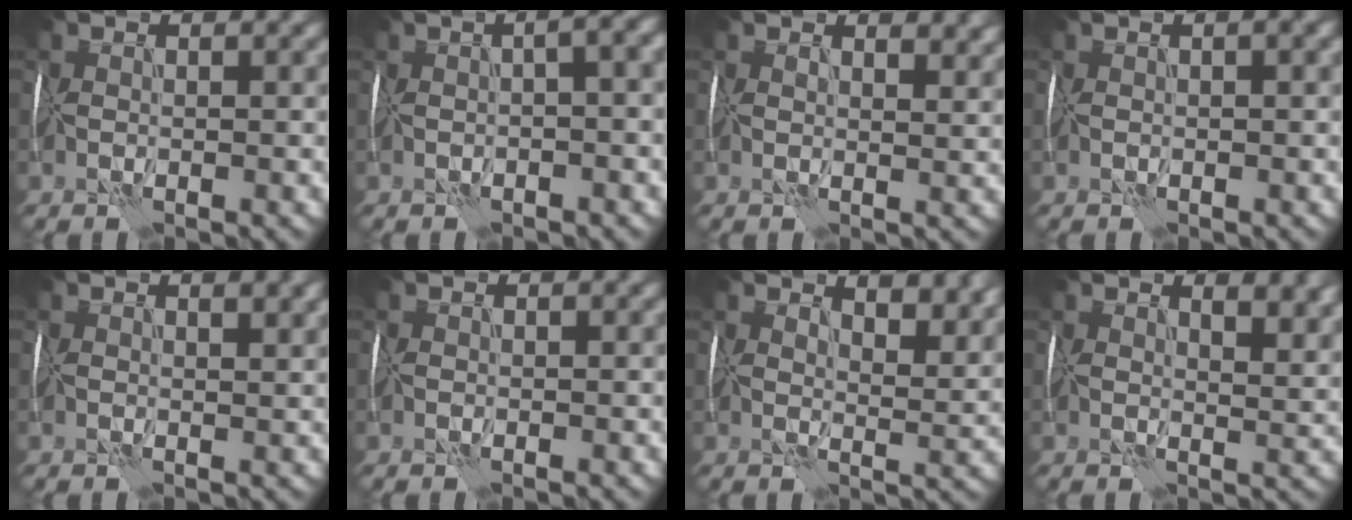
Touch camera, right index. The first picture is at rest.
{"total": 6.0, "force": [1.0, 2.4, 5.4], "torque": [-0.041, 0.028, -0.002]}
{"total": 3.8, "force": [2.5, 1.7, 2.4], "torque": [-0.029, 0.003, 0.032]}
{"total": 1.9, "force": [0.7, 0.4, 1.8], "torque": [-0.022, 0.005, 0.012]}
{"total": 2.4, "force": [1.4, 0.8, 1.8], "torque": [-0.015, 0.004, 0.020]}
{"total": 0.0}
{"total": 6.2, "force": [4.4, 2.4, 3.8], "torque": [-0.047, 0.003, 0.053]}
{"total": 6.2, "force": [3.4, 2.7, 4.5], "torque": [-0.036, 0.010, 0.043]}